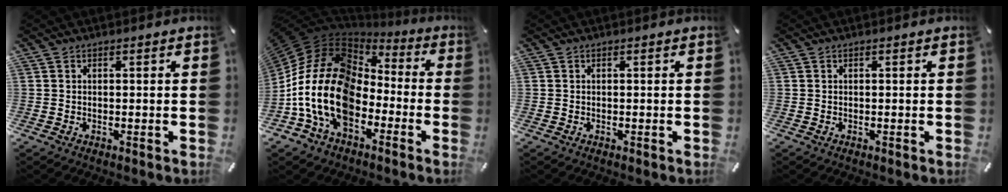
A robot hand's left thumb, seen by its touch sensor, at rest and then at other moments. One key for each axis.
{"total": 20.1, "fx": -5.7, "fy": 14.2, "fz": 13.1, "tx": -0.308, "ty": 0.011, "tz": -0.106}
{"total": 0.0}
{"total": 0.0}